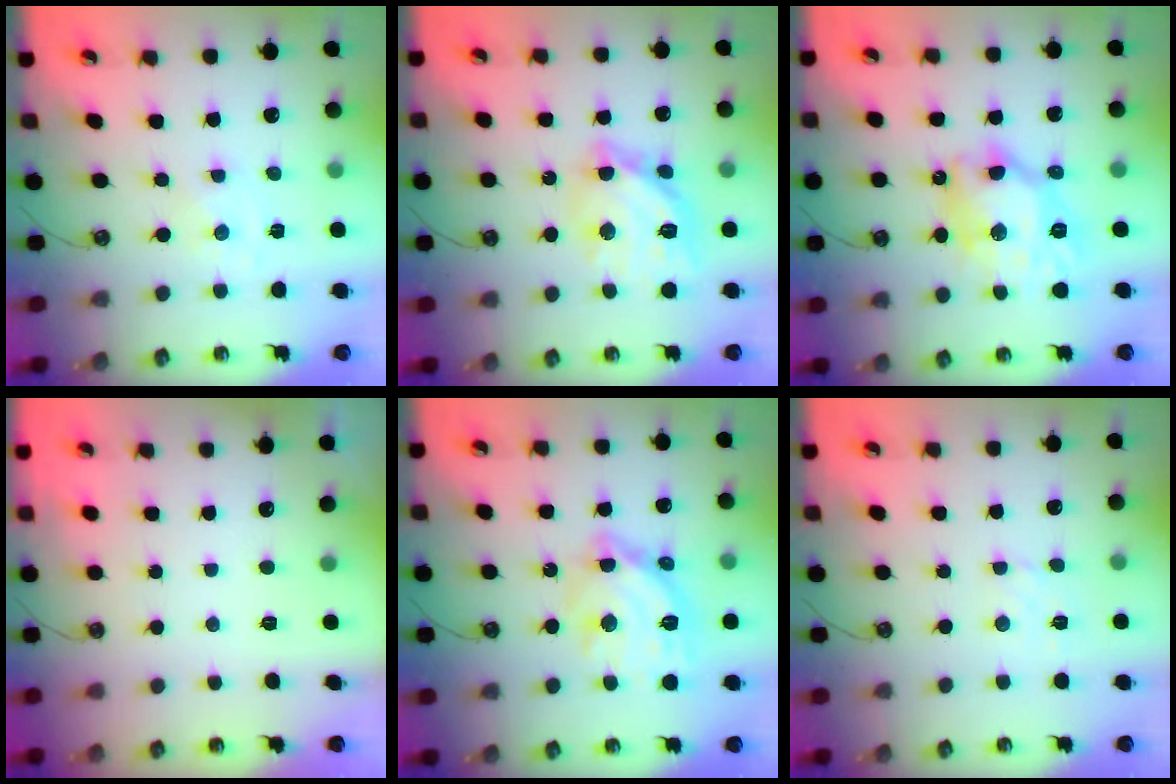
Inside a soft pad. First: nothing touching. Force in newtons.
{"total": 15.8, "press": 15.8, "slide": 1.1}
{"total": 14.2, "press": 14.1, "slide": 1.9}
{"total": 0.0}
{"total": 16.0, "press": 16.0, "slide": 1.4}
{"total": 2.9, "press": 2.8, "slide": 0.5}